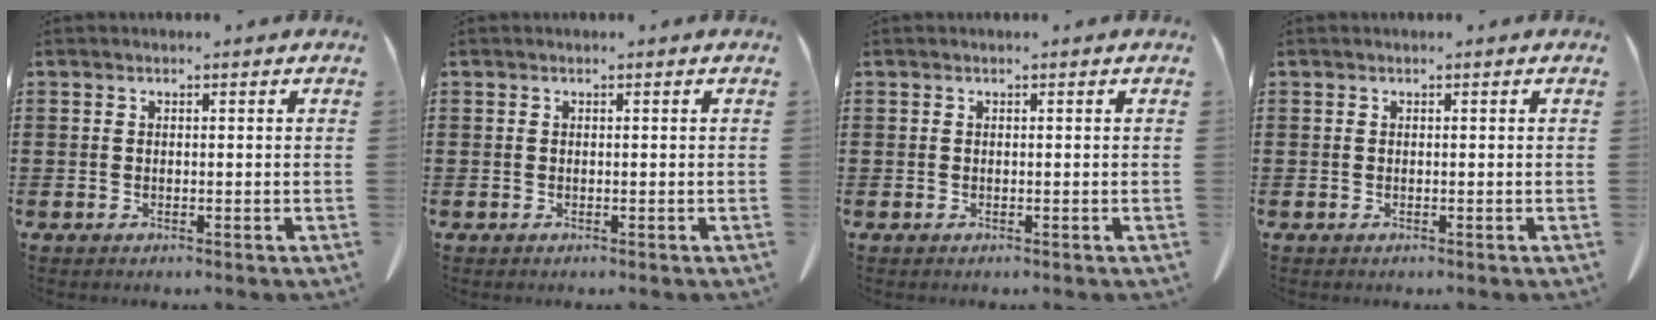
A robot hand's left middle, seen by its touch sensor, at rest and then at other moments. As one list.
[{"total": 0.0}, {"total": 0.0}, {"total": 0.0}]